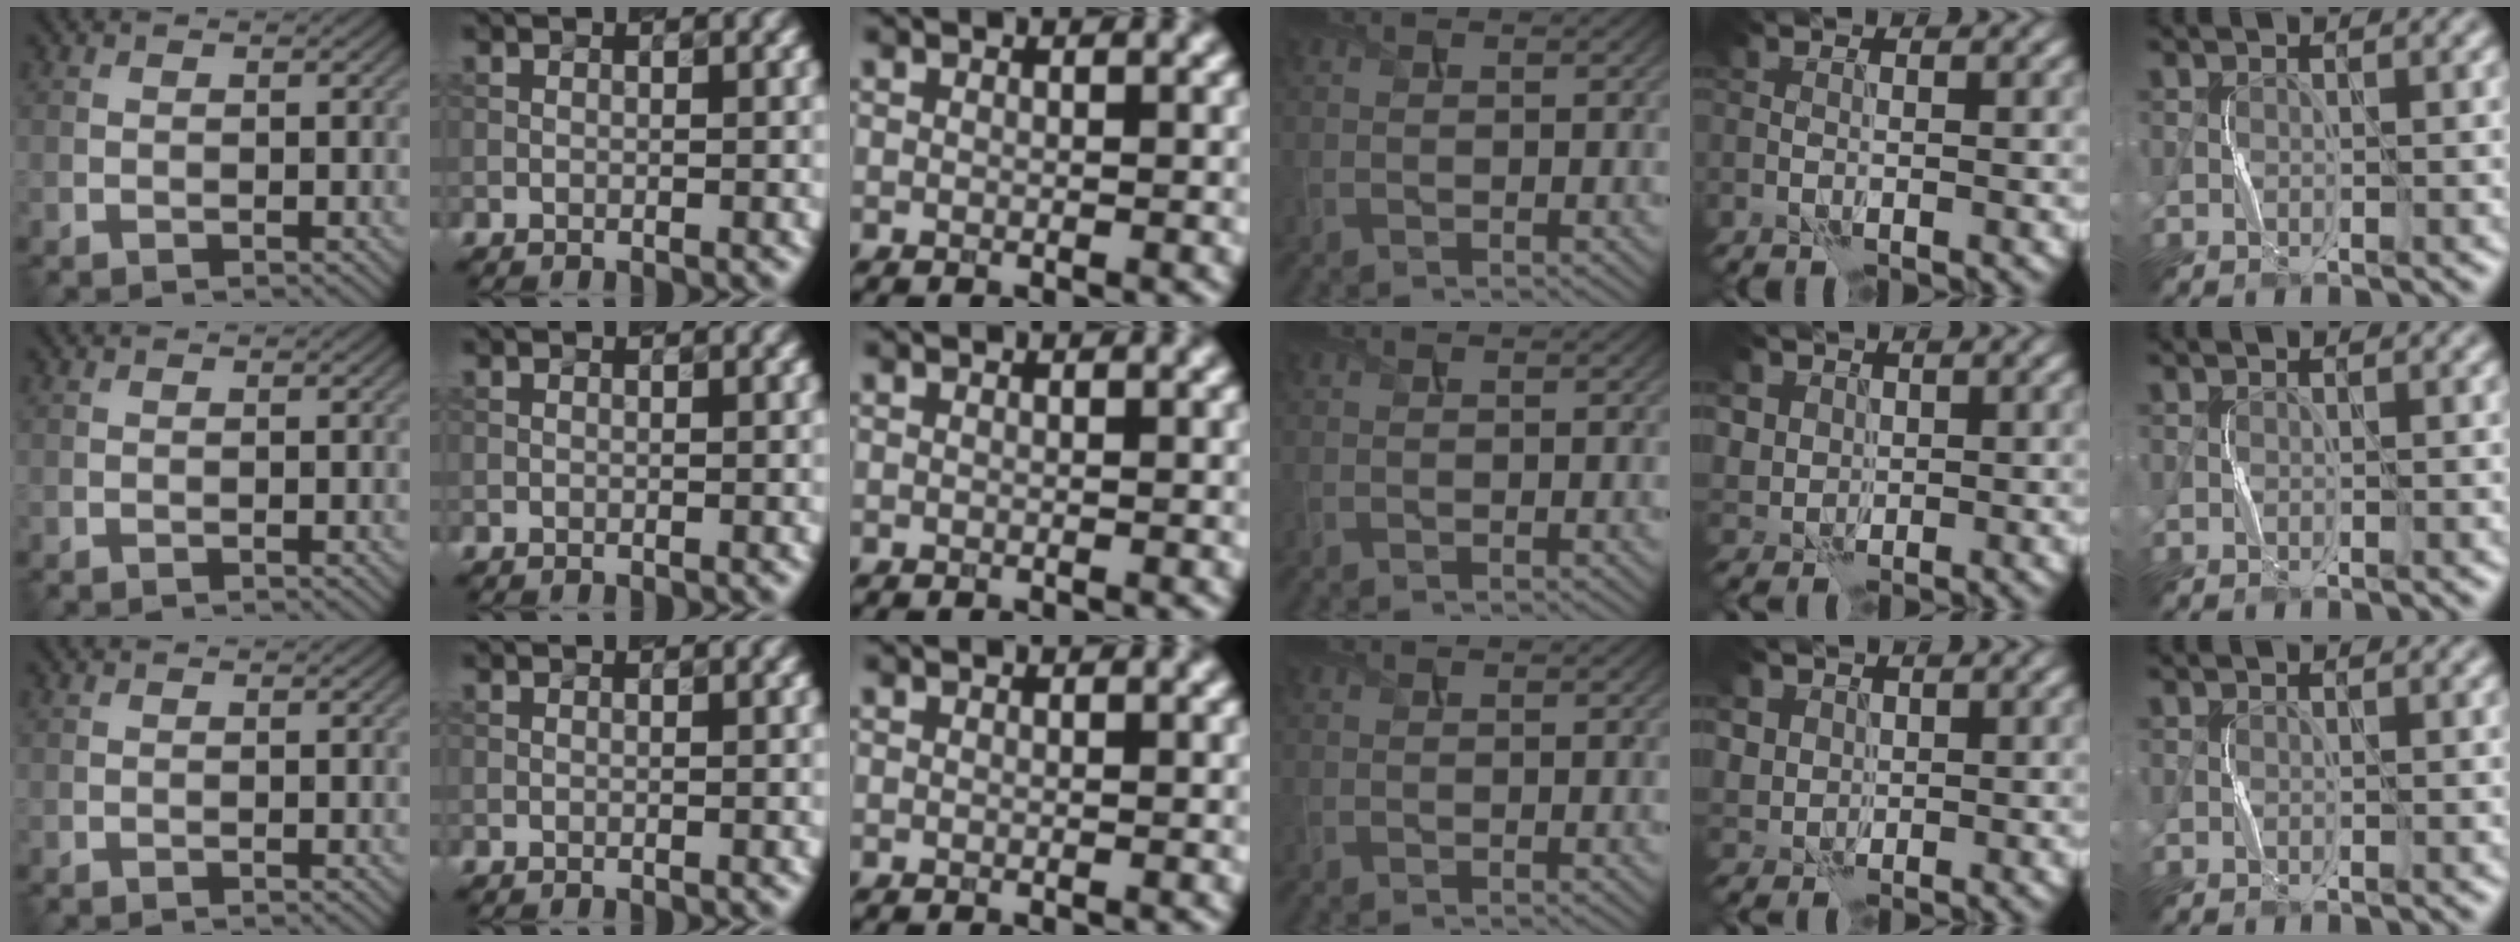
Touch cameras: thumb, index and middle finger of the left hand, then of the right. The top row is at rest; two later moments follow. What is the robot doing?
{"motion": "press", "object": "toy piano key"}